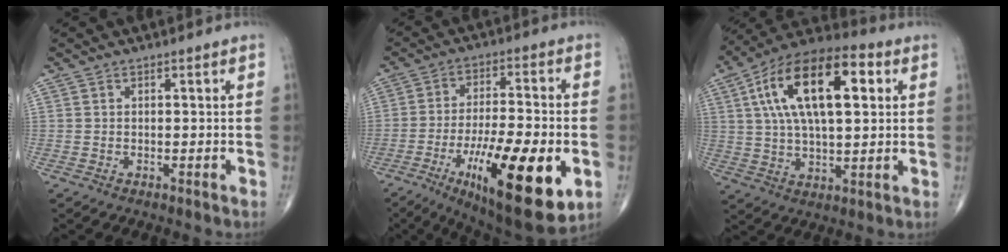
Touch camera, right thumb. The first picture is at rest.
{"total": 22.4, "force": [-7.5, 6.5, 20.0], "torque": [-0.311, -0.003, -0.108]}
{"total": 20.9, "force": [5.6, 9.4, 17.7], "torque": [-0.301, 0.015, 0.085]}